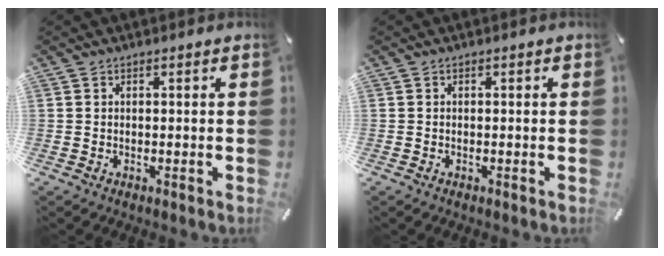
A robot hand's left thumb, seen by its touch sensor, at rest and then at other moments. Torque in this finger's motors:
{"motor_torque": [-0.21, -0.09, -0.03, -0.04, -0.03]}